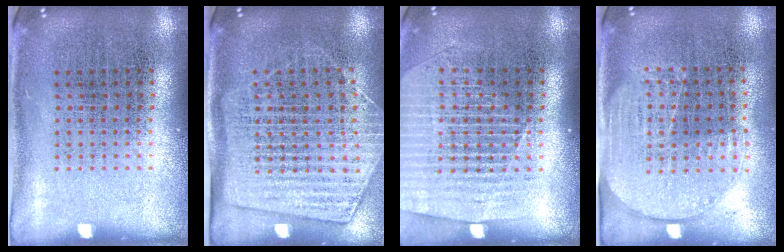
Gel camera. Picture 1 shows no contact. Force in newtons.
{"total": 1.8, "press": 1.5, "slide": 1.1}
{"total": 1.5, "press": 1.4, "slide": 0.5}
{"total": 1.6, "press": 1.4, "slide": 0.8}